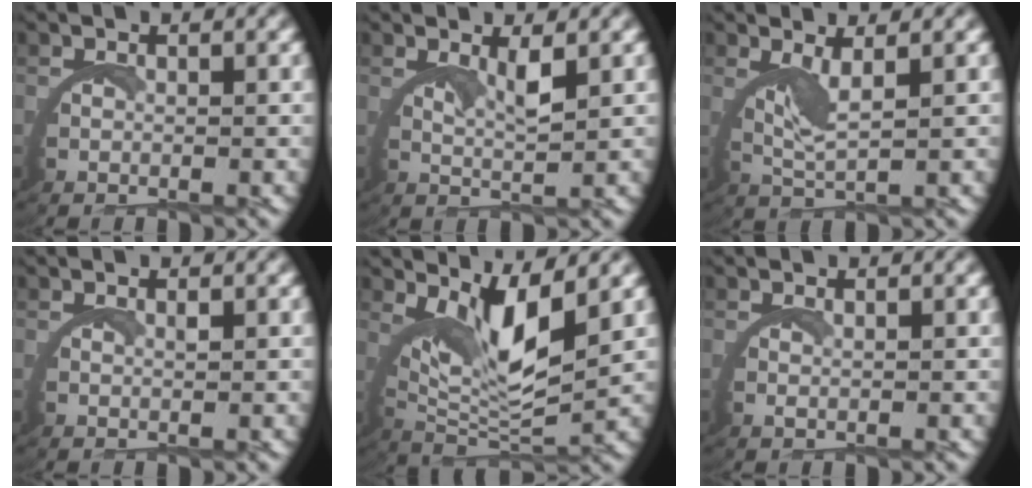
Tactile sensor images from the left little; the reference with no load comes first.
{"total": 2.8, "force": [1.9, -0.3, 2.0], "torque": [-0.046, -0.008, 0.037]}
{"total": 3.6, "force": [2.1, 0.2, 2.9], "torque": [-0.060, -0.002, 0.041]}
{"total": 0.7, "force": [0.5, 0.0, 0.5], "torque": [-0.006, 0.001, 0.009]}
{"total": 7.8, "force": [3.2, 3.0, 6.4], "torque": [-0.131, -0.008, 0.063]}
{"total": 0.8, "force": [0.7, -0.2, 0.3], "torque": [-0.008, -0.002, 0.013]}